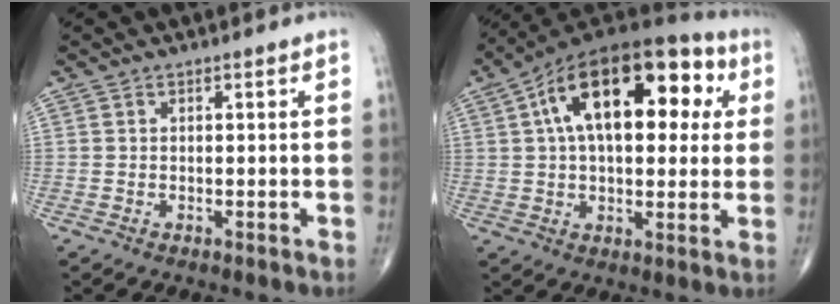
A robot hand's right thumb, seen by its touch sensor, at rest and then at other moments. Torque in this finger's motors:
{"motor_torque": [0.66, 4.35, 1.78, 0.25, 0.32]}